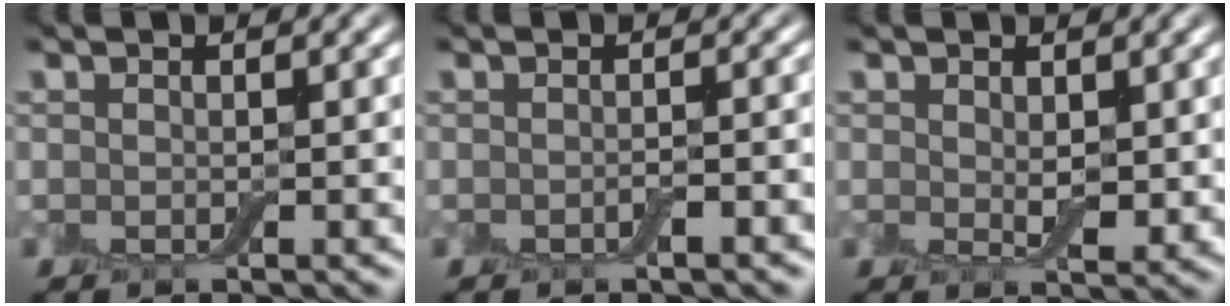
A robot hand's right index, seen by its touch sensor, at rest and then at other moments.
{"total": 0.9, "force": [-0.6, 0.1, 0.7], "torque": [-0.013, 0.003, -0.009]}
{"total": 2.0, "force": [0.4, 1.1, 1.6], "torque": [-0.031, -0.004, 0.009]}